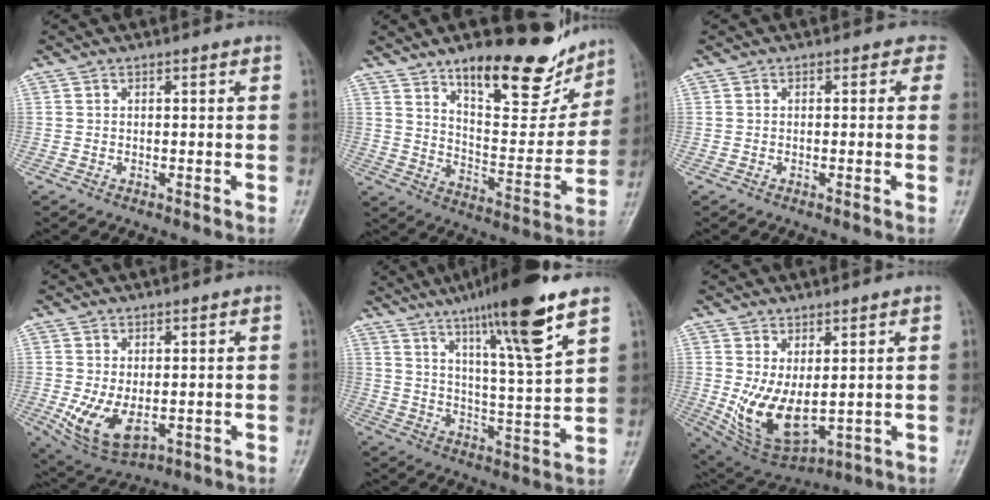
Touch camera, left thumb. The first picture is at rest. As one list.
[{"total": 20.6, "force": [14.3, 7.6, 12.7], "torque": [-0.131, -0.087, 0.222]}, {"total": 1.9, "force": [0.6, 1.6, 0.7], "torque": [0.021, 0.003, -0.012]}, {"total": 8.9, "force": [-1.4, 5.2, 7.1], "torque": [-0.131, -0.013, -0.006]}, {"total": 17.0, "force": [10.6, 1.4, 13.2], "torque": [-0.208, -0.051, 0.173]}, {"total": 11.3, "force": [0.4, 6.0, 9.6], "torque": [-0.164, -0.021, 0.036]}]